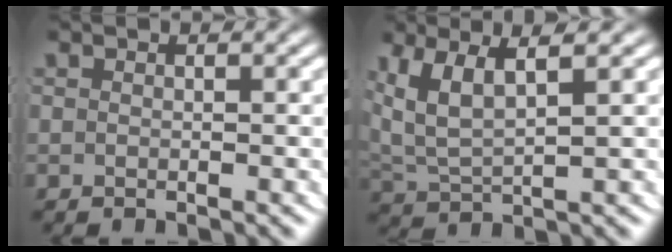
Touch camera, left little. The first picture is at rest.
{"total": 5.9, "force": [2.2, 3.8, 3.9], "torque": [-0.102, -0.009, 0.045]}